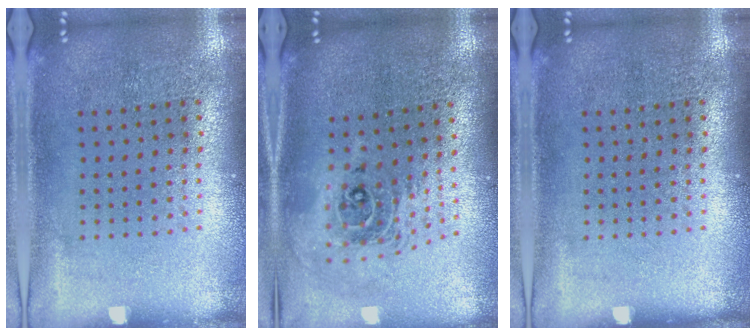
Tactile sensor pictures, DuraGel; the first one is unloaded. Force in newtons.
{"total": 2.1, "press": 1.6, "slide": 1.4}
{"total": 0.0}